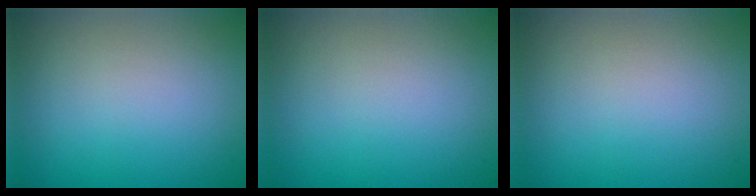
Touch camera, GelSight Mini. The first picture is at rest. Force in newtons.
{"total": 0.0}
{"total": 0.0}